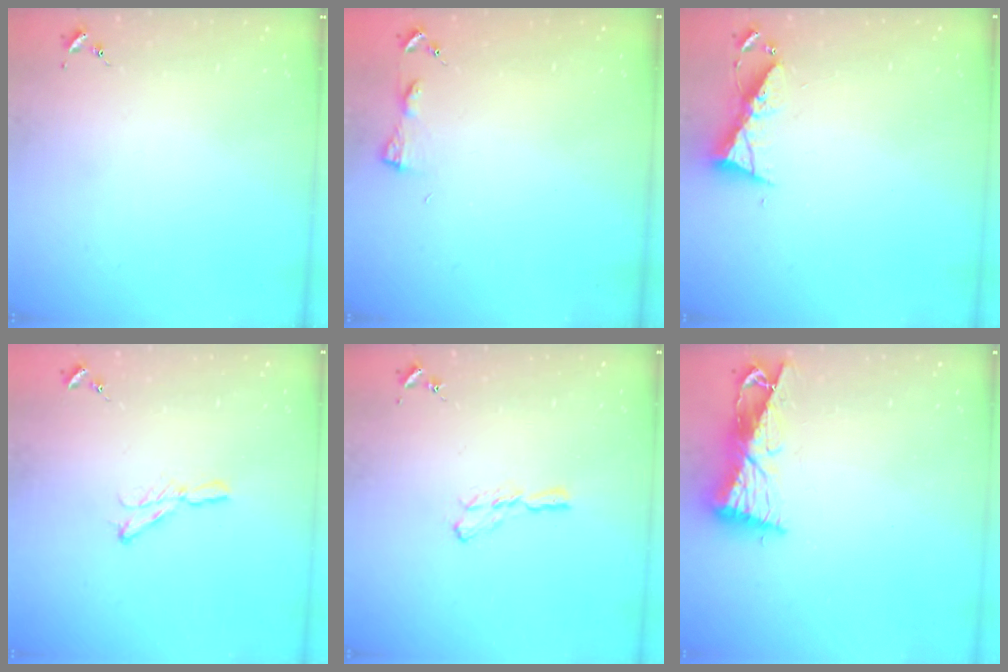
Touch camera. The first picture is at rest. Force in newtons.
{"total": 3.2, "press": 3.1, "slide": 0.3}
{"total": 7.4, "press": 7.4, "slide": 0.4}
{"total": 5.7, "press": 5.7, "slide": 0.1}
{"total": 5.8, "press": 5.8, "slide": 0.5}
{"total": 9.5, "press": 9.4, "slide": 0.8}